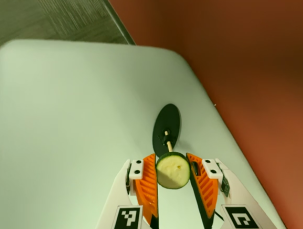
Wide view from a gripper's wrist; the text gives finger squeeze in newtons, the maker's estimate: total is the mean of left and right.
{"total": 10.3, "left": 10.6, "right": 9.9}